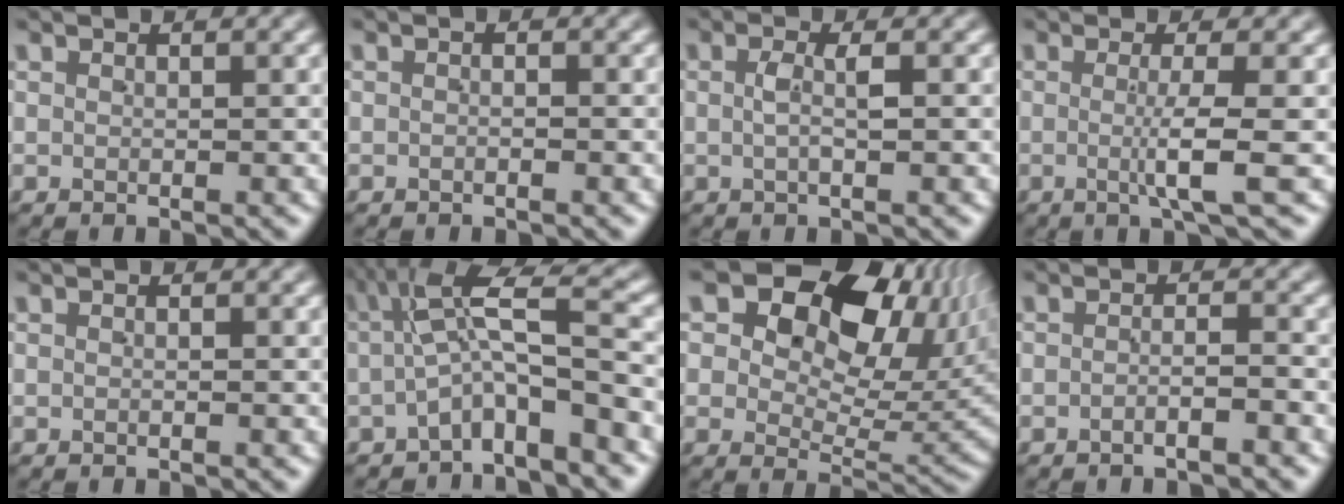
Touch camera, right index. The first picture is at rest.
{"total": 0.5, "force": [-0.5, 0.1, 0.2], "torque": [-0.002, 0.002, -0.011]}
{"total": 2.0, "force": [-0.2, 0.4, 2.0], "torque": [-0.033, 0.001, -0.003]}
{"total": 2.9, "force": [-0.5, -0.7, 2.8], "torque": [-0.059, -0.009, -0.008]}
{"total": 0.0}
{"total": 5.7, "force": [-0.4, 2.3, 5.2], "torque": [-0.090, 0.001, -0.008]}
{"total": 14.5, "force": [4.9, 9.6, 9.7], "torque": [-0.157, 0.000, 0.065]}
{"total": 1.8, "force": [-1.7, 0.1, 0.8], "torque": [-0.006, 0.000, -0.034]}